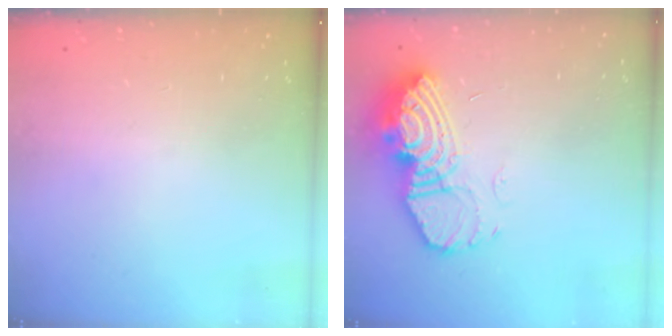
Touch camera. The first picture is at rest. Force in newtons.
{"total": 16.1, "press": 16.0, "slide": 1.4}